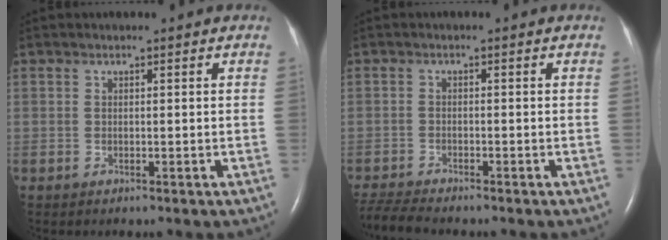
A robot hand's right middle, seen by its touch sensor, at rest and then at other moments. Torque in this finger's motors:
{"motor_torque": [0.38, -0.38, -0.03, 0.00]}